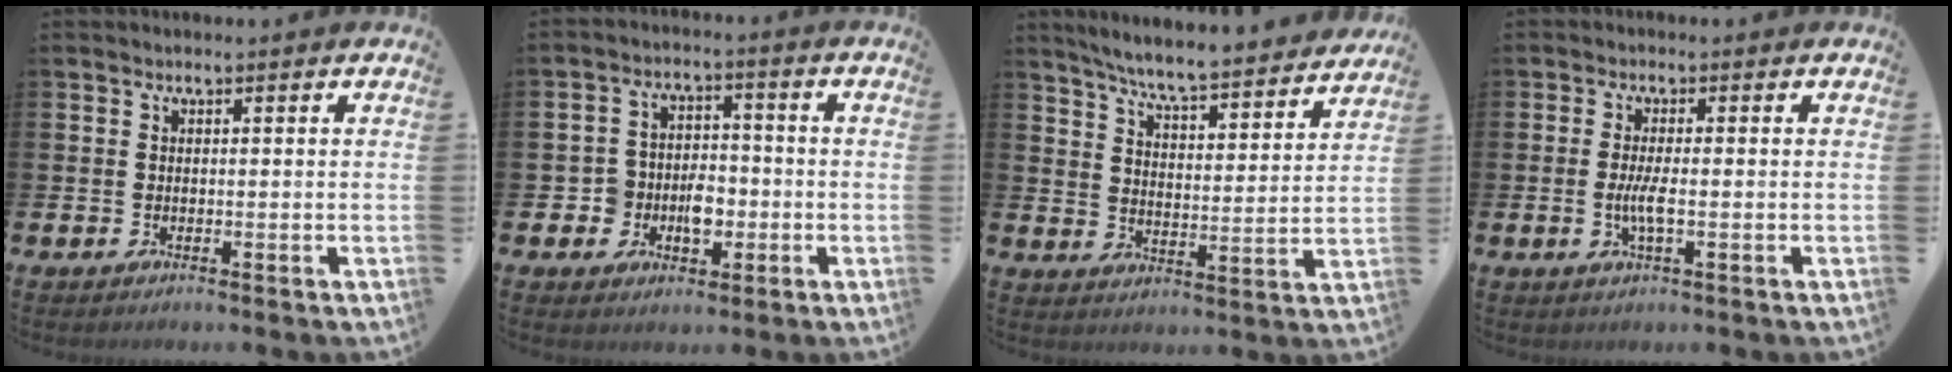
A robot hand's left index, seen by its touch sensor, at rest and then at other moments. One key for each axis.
{"total": 4.9, "fx": -1.6, "fy": 4.2, "fz": 2.0, "tx": -0.047, "ty": 0.013, "tz": -0.033}
{"total": 7.0, "fx": 6.7, "fy": -0.1, "fz": 2.1, "tx": -0.065, "ty": -0.052, "tz": 0.113}
{"total": 2.8, "fx": -0.5, "fy": 0.5, "fz": 2.7, "tx": -0.056, "ty": 0.002, "tz": -0.008}